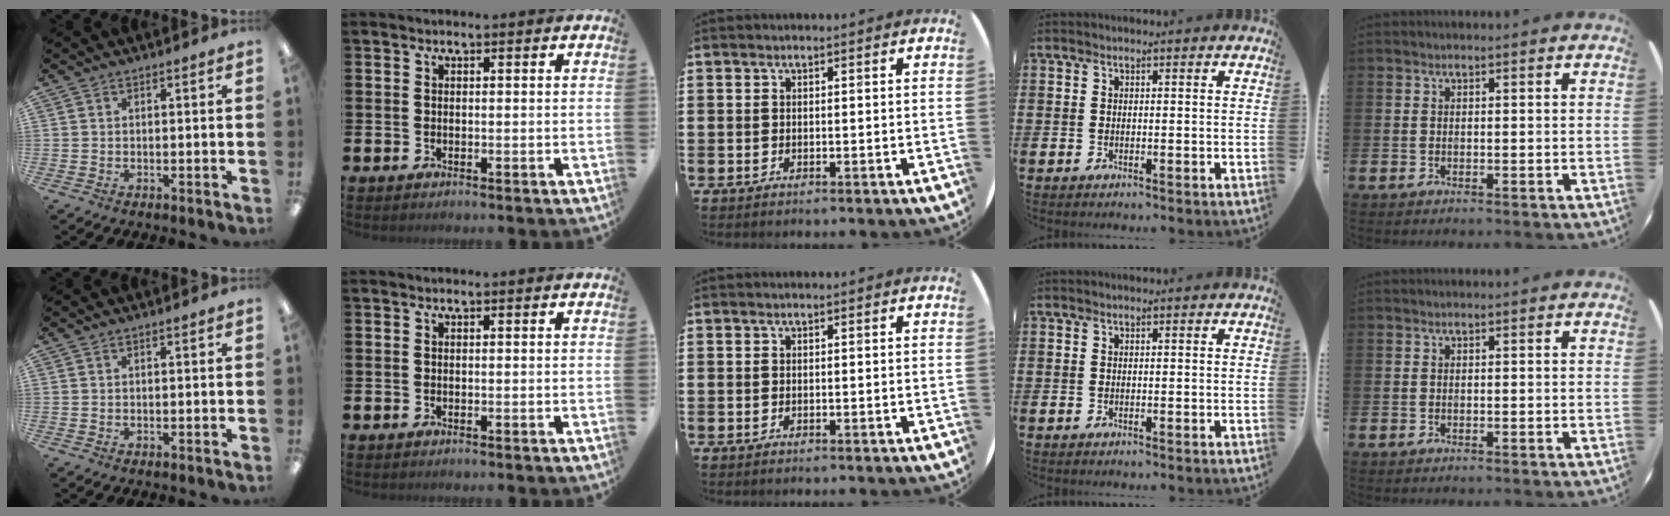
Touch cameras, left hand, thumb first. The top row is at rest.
{}